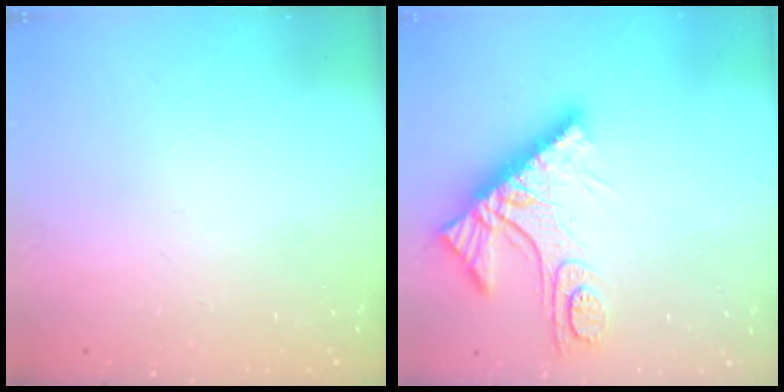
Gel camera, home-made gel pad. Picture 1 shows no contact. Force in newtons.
{"total": 12.1, "press": 12.0, "slide": 1.1}